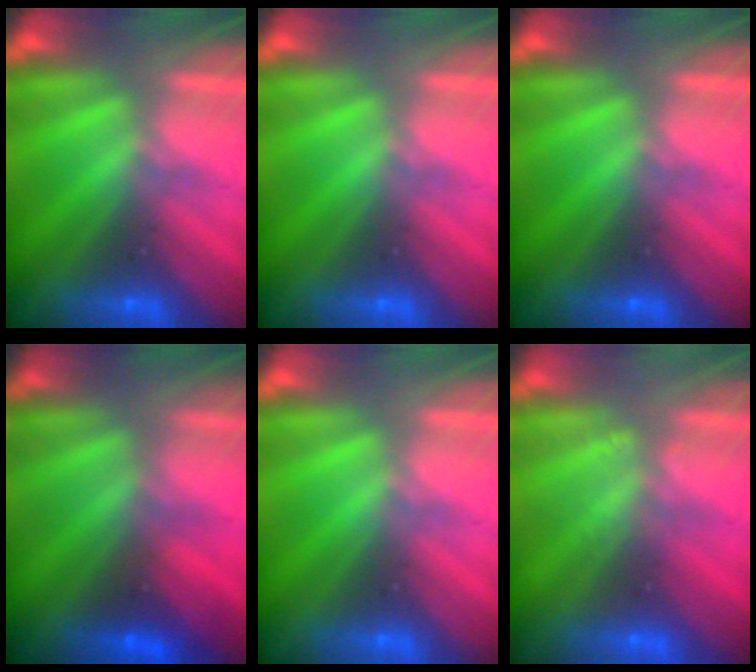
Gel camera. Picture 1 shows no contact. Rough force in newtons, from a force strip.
{"total": 0.0}
{"total": 0.0}
{"total": 1.6}
{"total": 0.0}
{"total": 1.8}